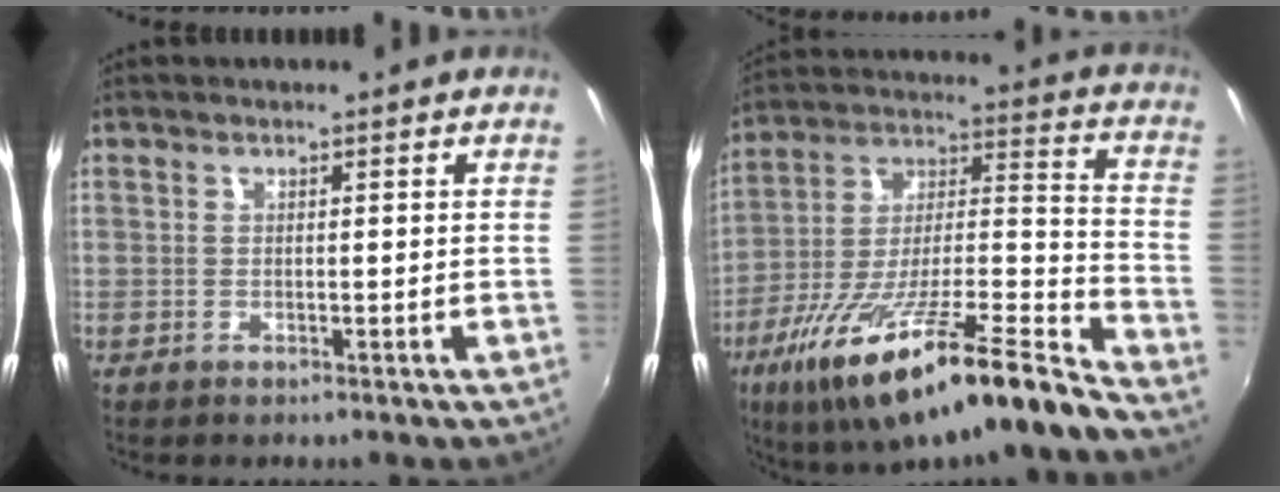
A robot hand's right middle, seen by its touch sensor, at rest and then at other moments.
{"total": 23.8, "force": [-17.1, 1.3, 16.5], "torque": [-0.258, -0.035, -0.286]}